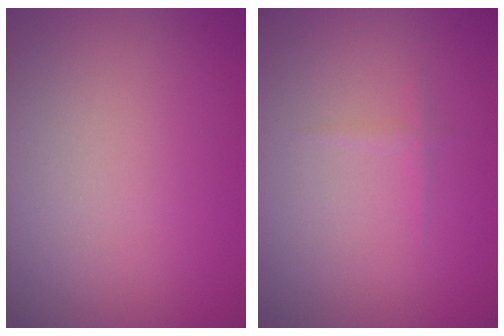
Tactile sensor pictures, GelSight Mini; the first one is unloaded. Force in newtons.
{"total": 0.6, "press": 0.6, "slide": 0.1}